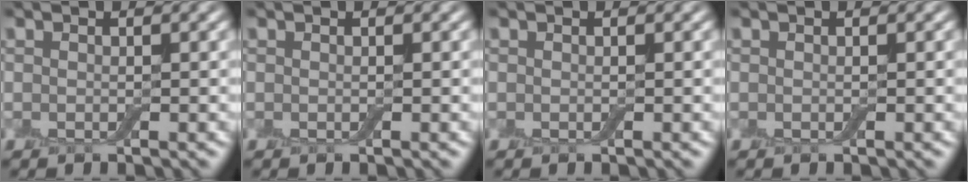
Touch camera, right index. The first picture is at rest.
{"total": 0.0}
{"total": 0.0}
{"total": 0.0}